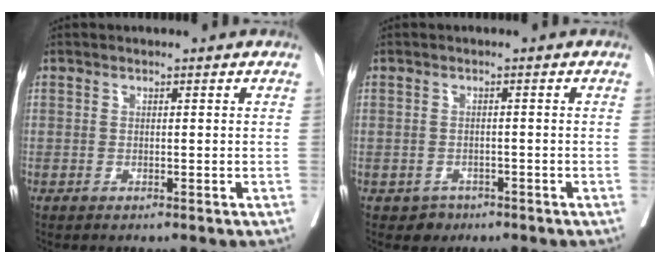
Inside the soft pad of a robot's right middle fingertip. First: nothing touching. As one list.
[{"total": 1.8, "force": [-1.1, 1.5, 0.1], "torque": [-0.001, 0.007, -0.014]}]